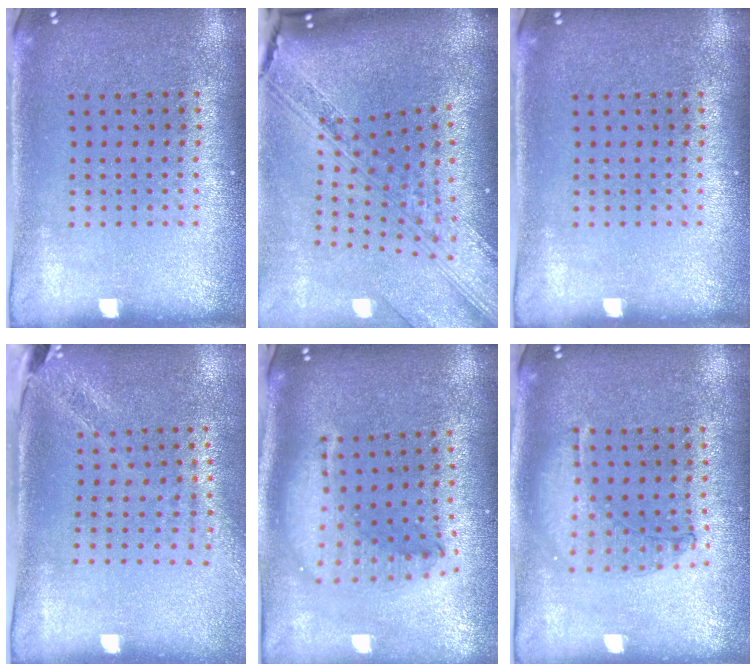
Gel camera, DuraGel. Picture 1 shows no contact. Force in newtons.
{"total": 4.2, "press": 3.0, "slide": 2.9}
{"total": 0.0}
{"total": 1.8, "press": 1.5, "slide": 1.1}
{"total": 2.2, "press": 1.7, "slide": 1.4}
{"total": 0.9, "press": 0.9, "slide": 0.2}